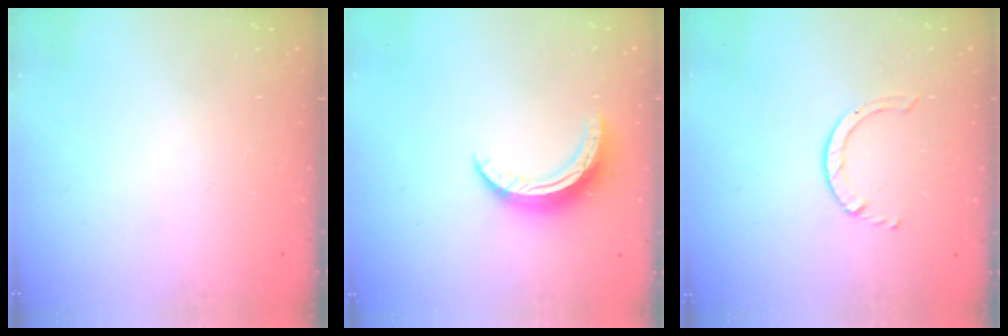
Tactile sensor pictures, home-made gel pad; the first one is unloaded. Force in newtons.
{"total": 9.3, "press": 9.3, "slide": 0.3}
{"total": 2.5, "press": 2.4, "slide": 0.3}